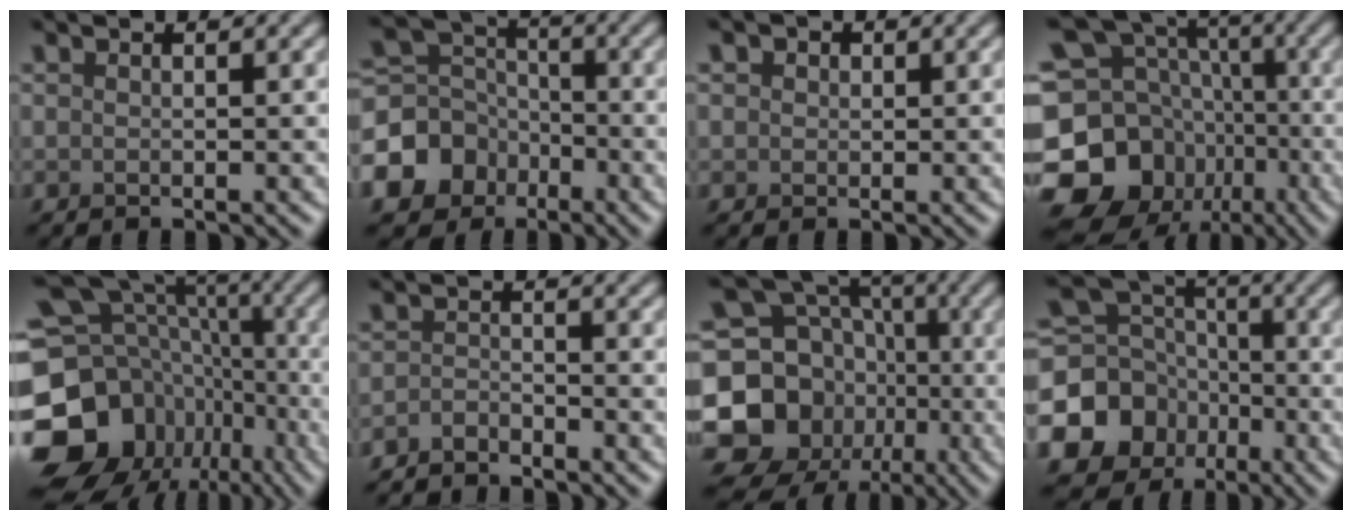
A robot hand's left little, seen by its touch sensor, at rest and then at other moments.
{"total": 8.3, "force": [-3.9, 6.9, 2.4], "torque": [-0.067, -0.003, -0.092]}
{"total": 2.5, "force": [1.2, 1.9, 1.0], "torque": [-0.008, 0.014, 0.005]}
{"total": 16.6, "force": [-6.3, 13.7, 7.0], "torque": [-0.171, -0.009, -0.110]}
{"total": 19.4, "force": [-4.8, 15.9, 10.1], "torque": [-0.199, -0.001, -0.063]}
{"total": 2.2, "force": [-2.2, 0.4, 0.4], "torque": [-0.008, 0.000, -0.048]}
{"total": 15.2, "force": [-3.7, 13.3, 6.2], "torque": [-0.139, 0.002, -0.083]}
{"total": 14.7, "force": [-5.9, 12.8, 4.3], "torque": [-0.128, -0.033, -0.116]}